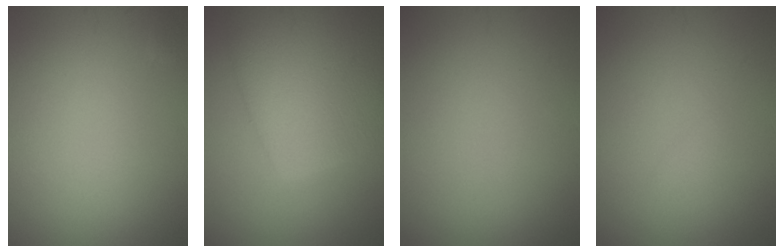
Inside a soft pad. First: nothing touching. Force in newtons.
{"total": 8.9, "press": 8.9, "slide": 0.4}
{"total": 0.0}
{"total": 0.5, "press": 0.5, "slide": 0.1}